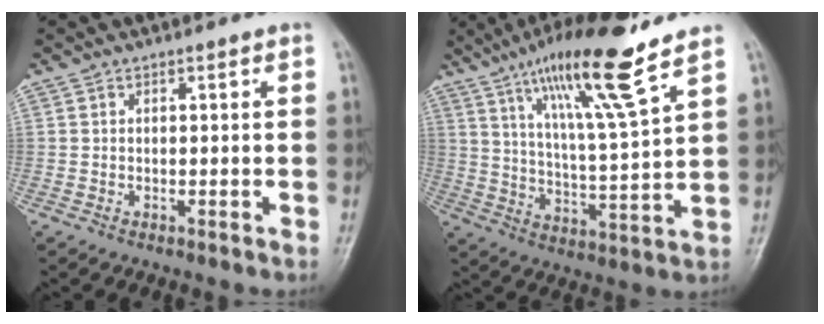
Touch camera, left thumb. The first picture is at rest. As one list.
[{"total": 16.8, "force": [10.9, 1.5, 12.6], "torque": [-0.214, -0.053, 0.191]}]